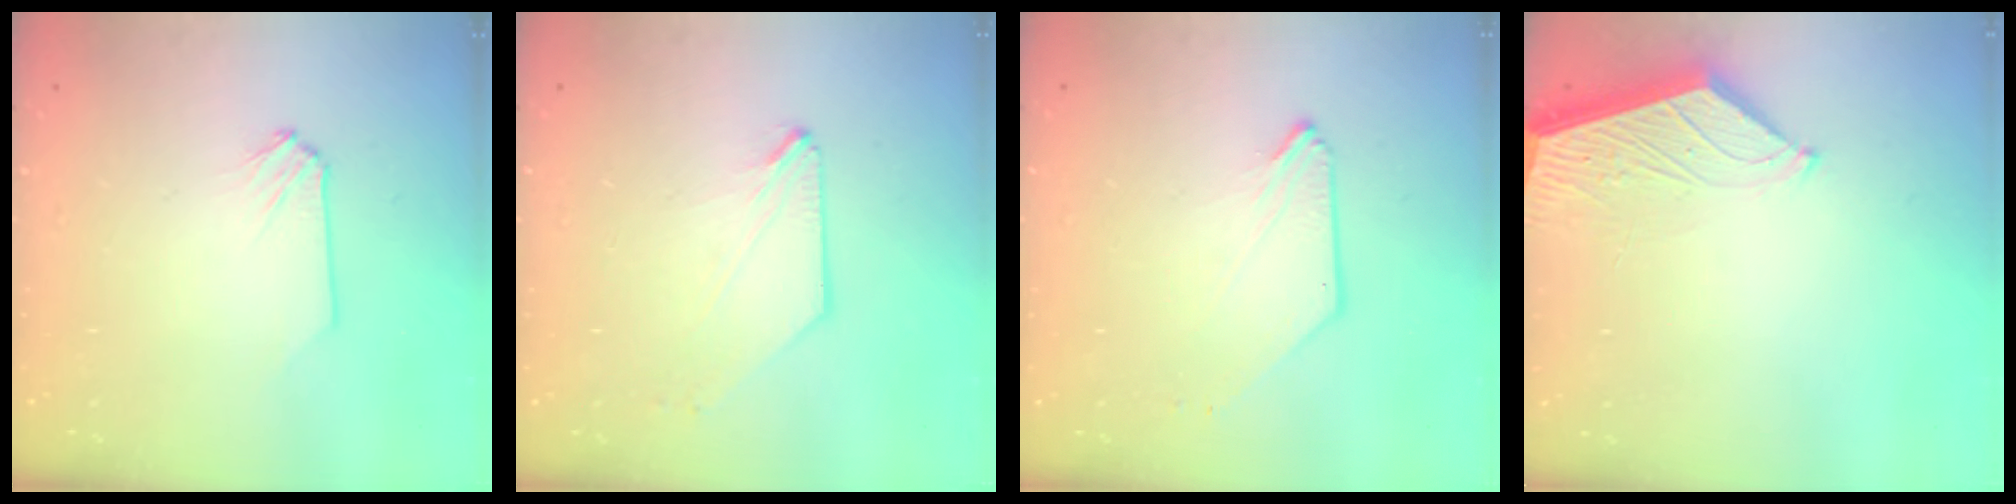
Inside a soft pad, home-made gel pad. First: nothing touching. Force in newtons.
{"total": 0.0}
{"total": 0.0}
{"total": 4.0, "press": 4.0, "slide": 0.5}